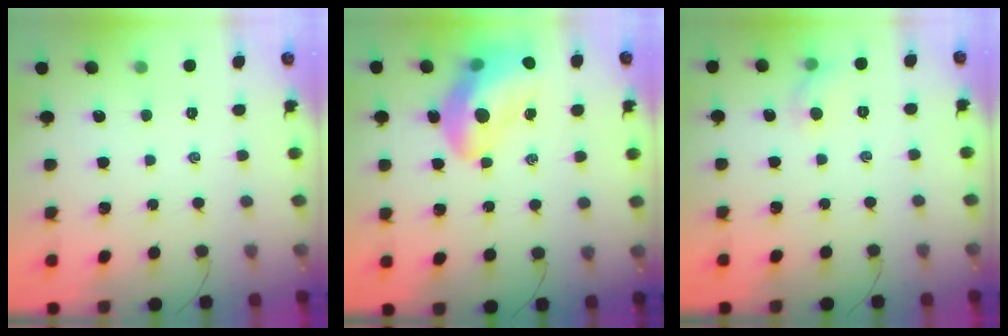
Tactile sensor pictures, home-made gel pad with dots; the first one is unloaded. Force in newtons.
{"total": 16.8, "press": 16.2, "slide": 4.4}
{"total": 4.7, "press": 4.5, "slide": 1.2}